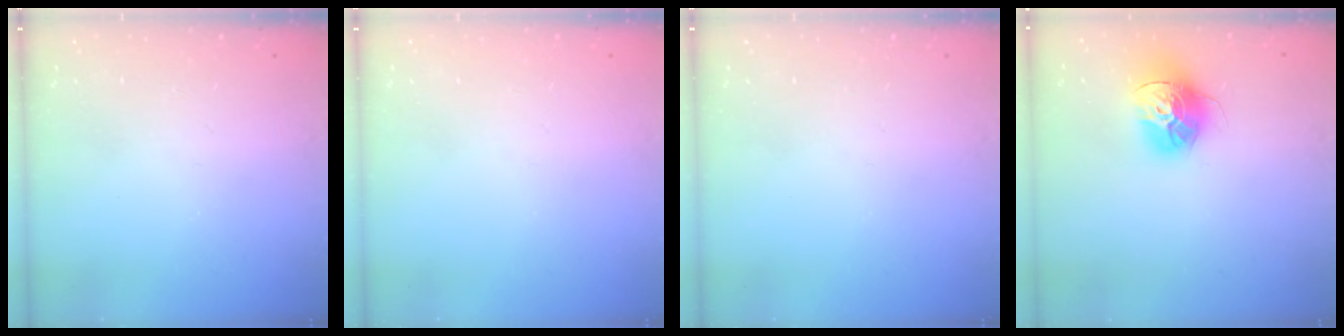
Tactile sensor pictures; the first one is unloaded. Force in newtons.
{"total": 0.0}
{"total": 0.0}
{"total": 14.7, "press": 14.6, "slide": 1.4}